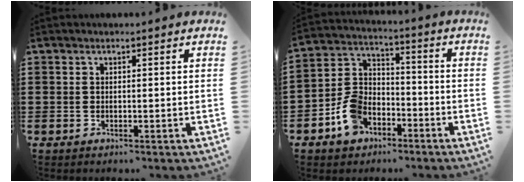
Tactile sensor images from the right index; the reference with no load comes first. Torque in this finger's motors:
{"motor_torque": [1.88, -0.26, 0.69, 0.15]}